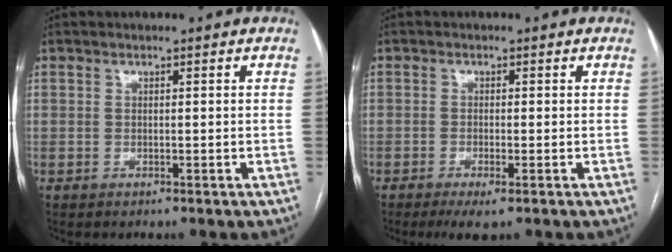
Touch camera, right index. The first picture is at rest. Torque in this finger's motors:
{"motor_torque": [0.44, -0.16, 0.15, 0.01]}